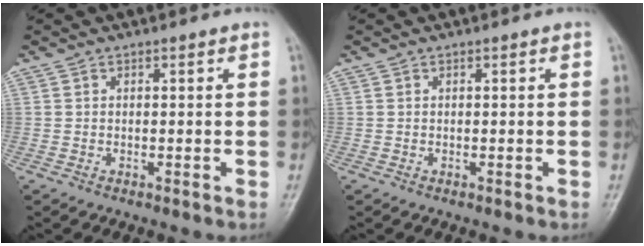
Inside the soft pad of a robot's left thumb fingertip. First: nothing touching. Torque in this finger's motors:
{"motor_torque": [0.01, 0.01, -0.04, -0.14, 0.00]}